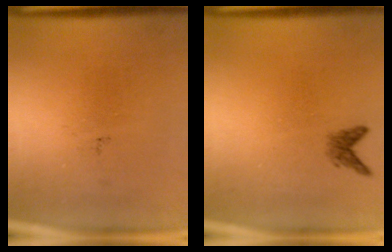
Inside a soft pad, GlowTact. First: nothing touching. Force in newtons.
{"total": 1.4}